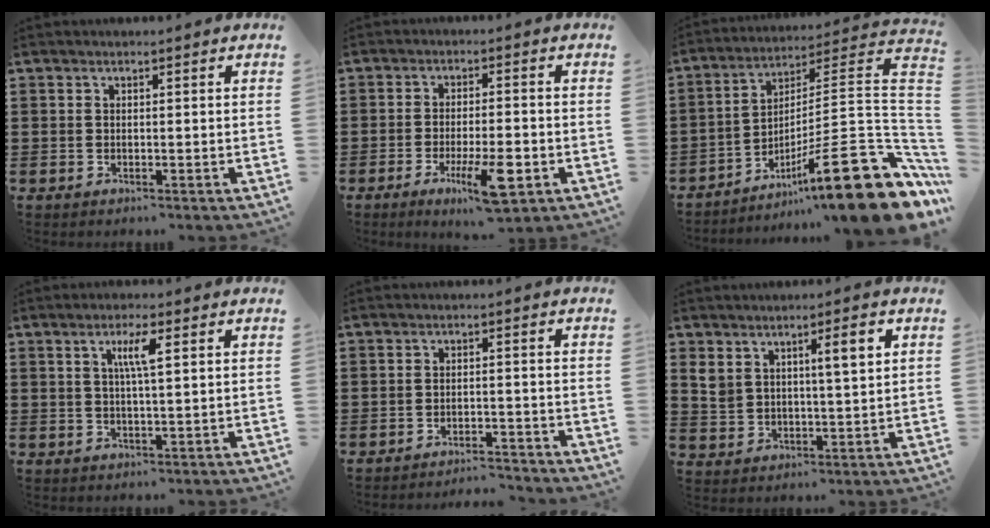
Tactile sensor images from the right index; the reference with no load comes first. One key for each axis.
{"total": 8.3, "fx": -3.3, "fy": 1.7, "fz": 7.4, "tx": -0.139, "ty": -0.015, "tz": -0.055}
{"total": 18.4, "fx": -9.6, "fy": 3.7, "fz": 15.3, "tx": -0.220, "ty": 0.020, "tz": -0.157}
{"total": 4.1, "fx": 1.4, "fy": 0.5, "fz": 3.8, "tx": -0.080, "ty": 0.005, "tz": 0.019}
{"total": 2.9, "fx": -2.9, "fy": -0.1, "fz": 0.3, "tx": -0.011, "ty": -0.002, "tz": -0.062}
{"total": 6.1, "fx": 2.9, "fy": 2.5, "fz": 4.8, "tx": -0.089, "ty": 0.004, "tz": 0.046}